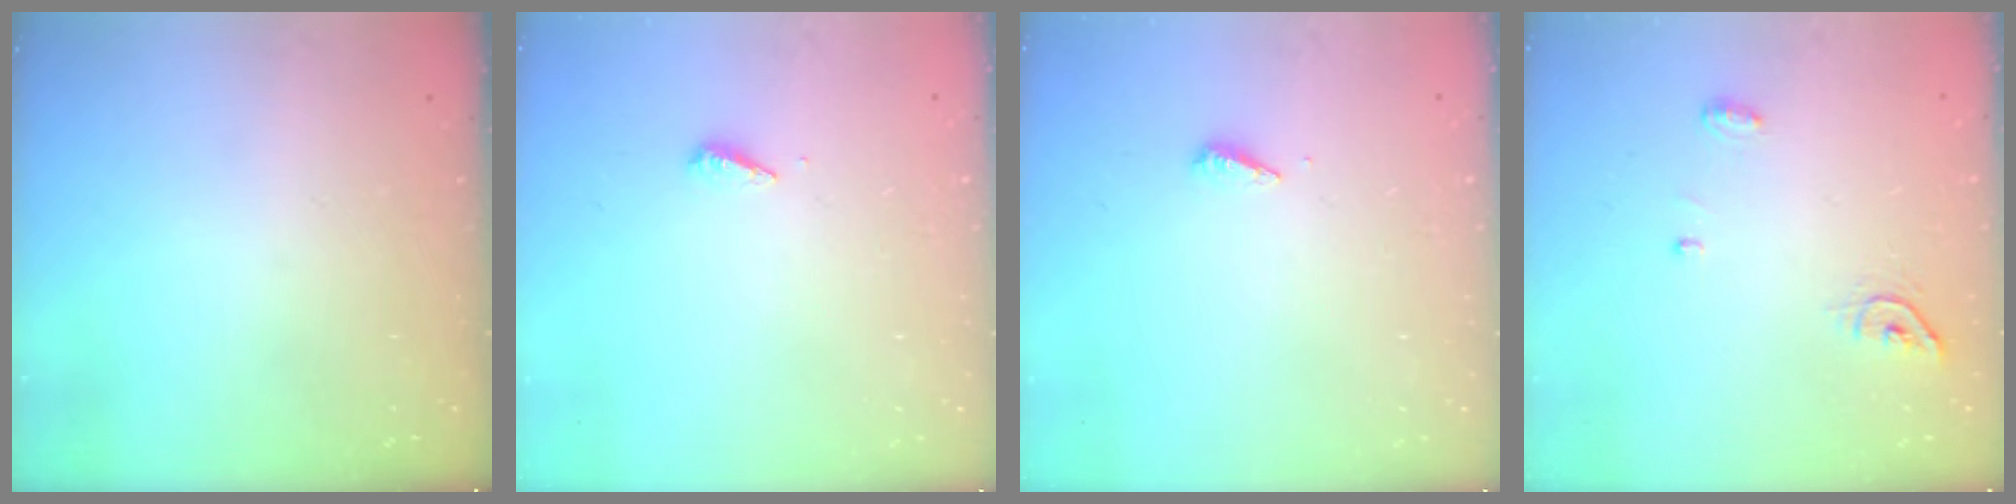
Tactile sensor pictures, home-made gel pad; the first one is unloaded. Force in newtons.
{"total": 2.8, "press": 2.8, "slide": 0.2}
{"total": 2.8, "press": 2.8, "slide": 0.2}
{"total": 5.2, "press": 5.2, "slide": 0.1}